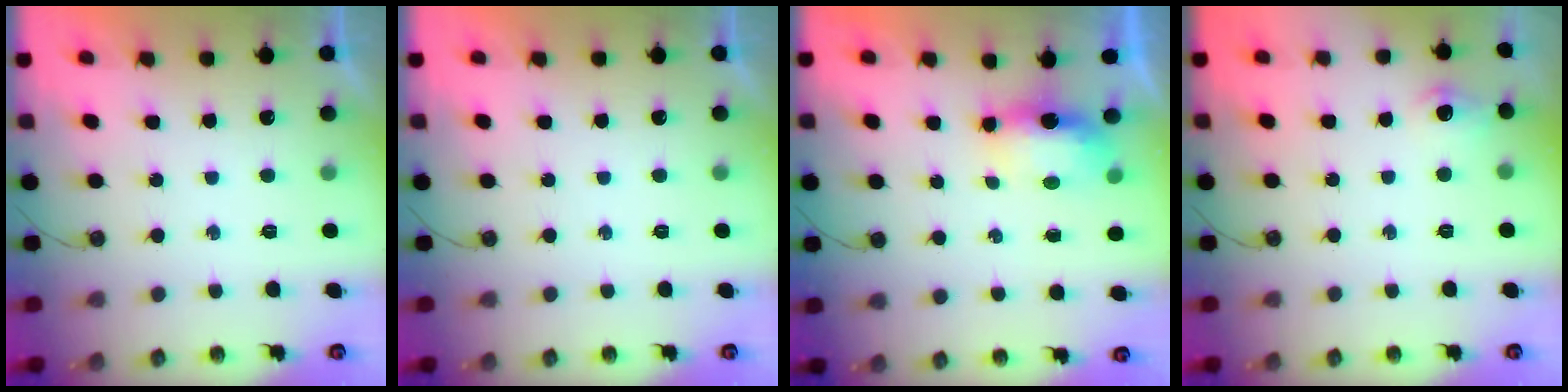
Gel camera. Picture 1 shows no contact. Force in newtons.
{"total": 0.0}
{"total": 8.1, "press": 6.6, "slide": 4.7}
{"total": 7.1, "press": 7.1, "slide": 0.5}